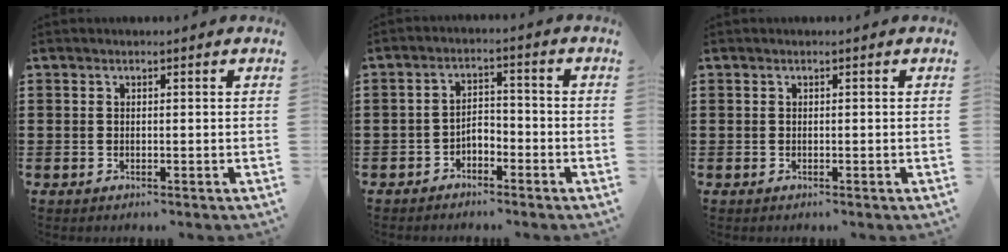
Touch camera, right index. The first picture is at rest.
{"total": 2.6, "force": [-2.1, 1.1, 1.0], "torque": [-0.025, 0.008, -0.046]}
{"total": 0.0}